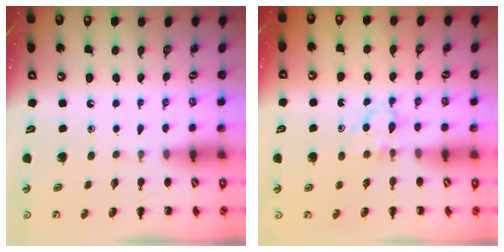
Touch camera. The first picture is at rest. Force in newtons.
{"total": 3.5, "press": 3.2, "slide": 1.2}